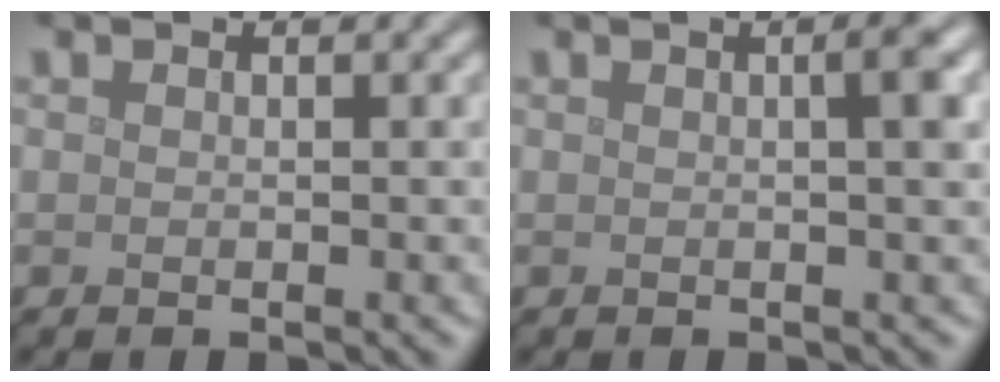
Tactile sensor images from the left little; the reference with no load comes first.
{"total": 3.3, "force": [0.5, 0.9, 3.1], "torque": [-0.028, 0.014, -0.001]}